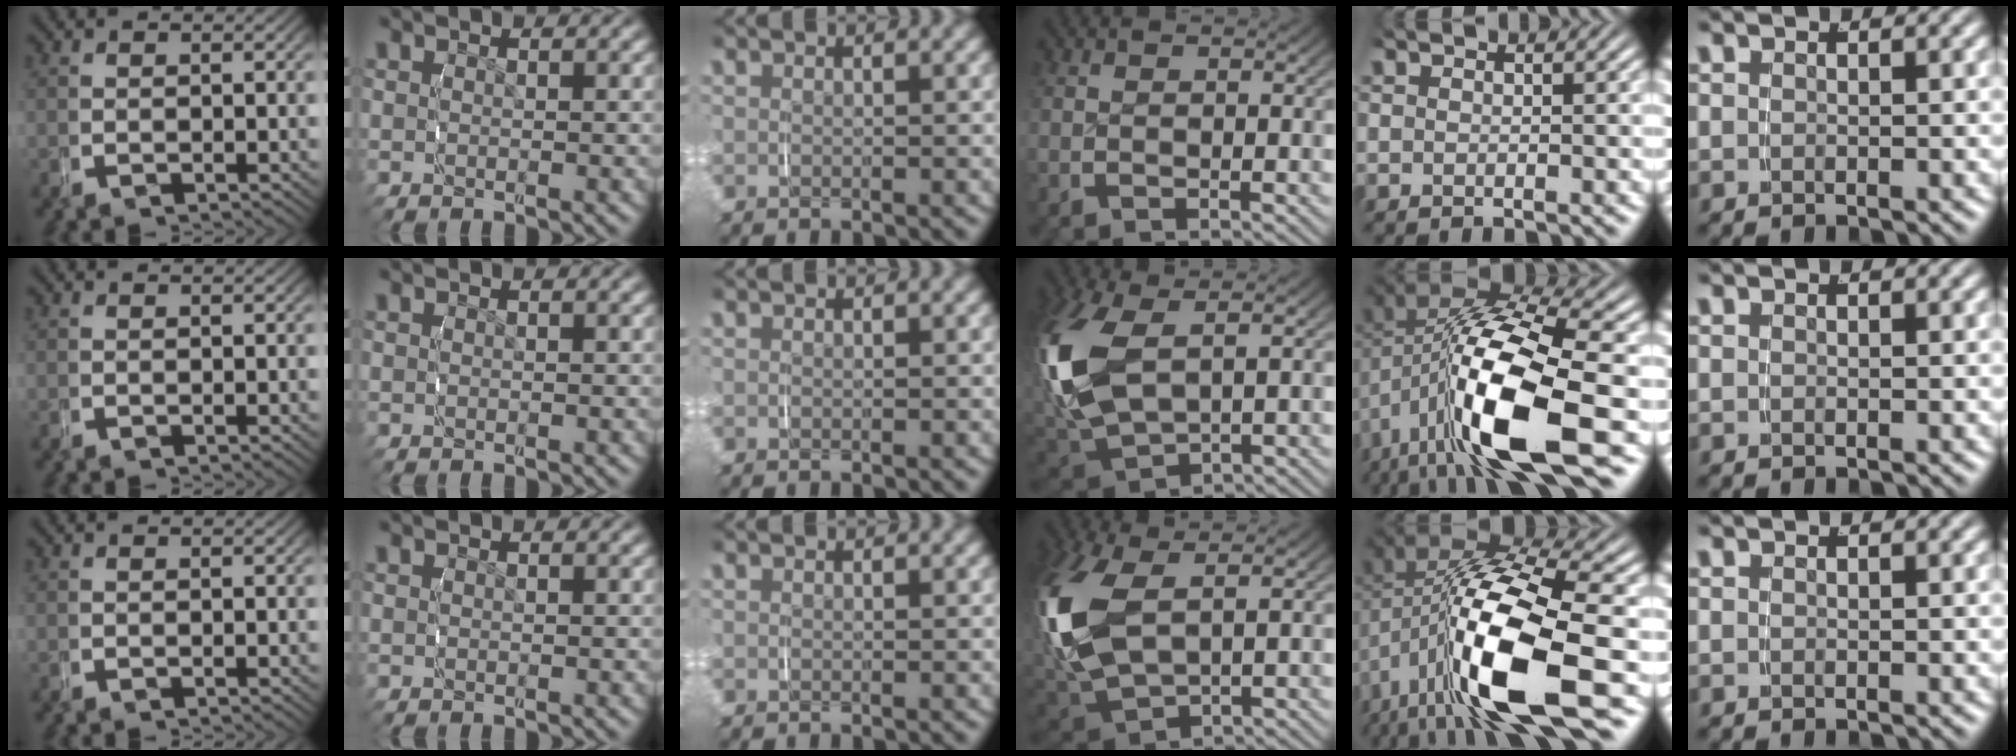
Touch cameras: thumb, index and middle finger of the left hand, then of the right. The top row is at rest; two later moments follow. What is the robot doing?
{"motion": "grasp_and_lifting", "object": "knife"}